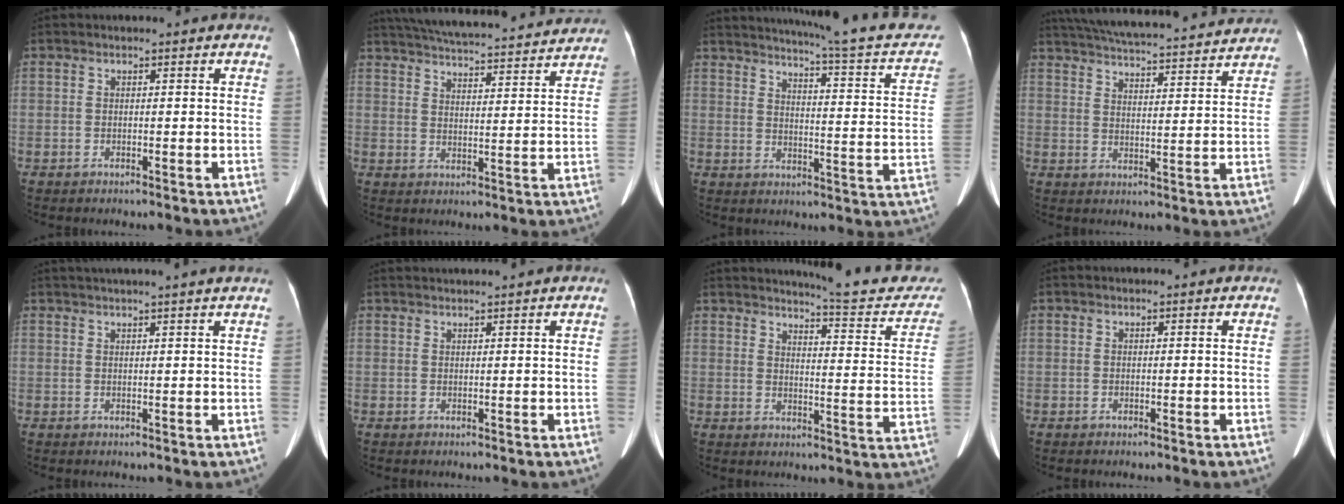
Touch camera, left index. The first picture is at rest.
{"total": 24.7, "force": [22.7, 3.4, 9.1], "torque": [-0.159, 0.010, 0.302]}
{"total": 21.3, "force": [18.5, 1.3, 10.4], "torque": [-0.138, -0.040, 0.216]}
{"total": 23.9, "force": [21.9, 3.0, 9.0], "torque": [-0.159, 0.014, 0.296]}
{"total": 6.3, "force": [5.3, -1.4, 3.1], "torque": [-0.036, 0.025, 0.065]}
{"total": 2.4, "force": [2.2, -0.8, 0.8], "torque": [-0.008, 0.020, 0.044]}
{"total": 15.6, "force": [14.9, 1.5, 4.4], "torque": [-0.039, -0.070, 0.161]}
{"total": 0.0}